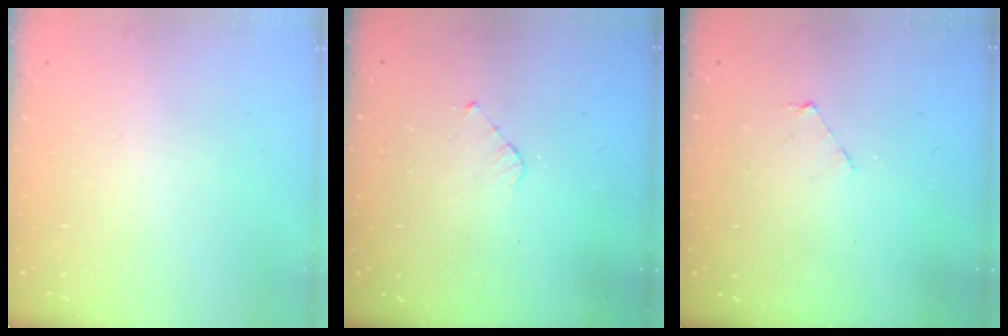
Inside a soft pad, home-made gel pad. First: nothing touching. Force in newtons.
{"total": 2.8, "press": 2.8, "slide": 0.2}
{"total": 1.9, "press": 1.9, "slide": 0.2}